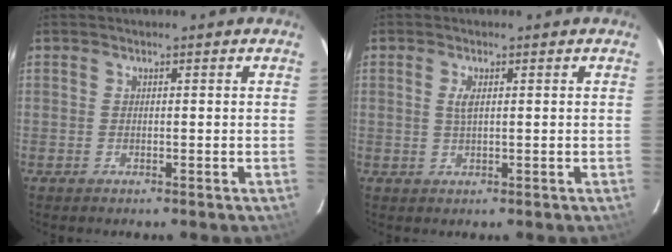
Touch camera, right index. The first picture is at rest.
{"total": 1.9, "force": [0.5, 0.6, 1.7], "torque": [-0.036, 0.001, 0.010]}